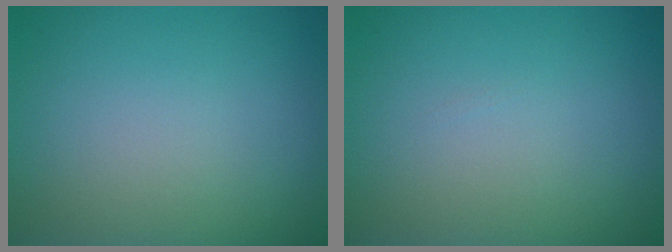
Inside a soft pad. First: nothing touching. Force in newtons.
{"total": 0.0}